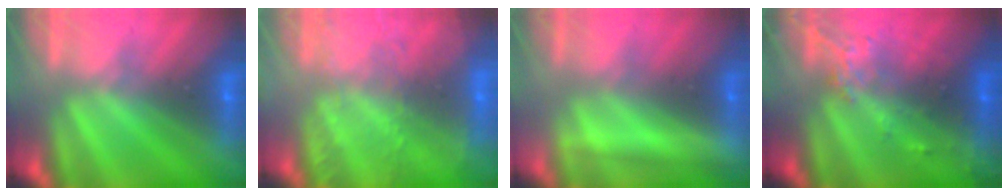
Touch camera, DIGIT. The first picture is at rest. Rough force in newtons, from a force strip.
{"total": 9.5}
{"total": 2.3}
{"total": 7.4}